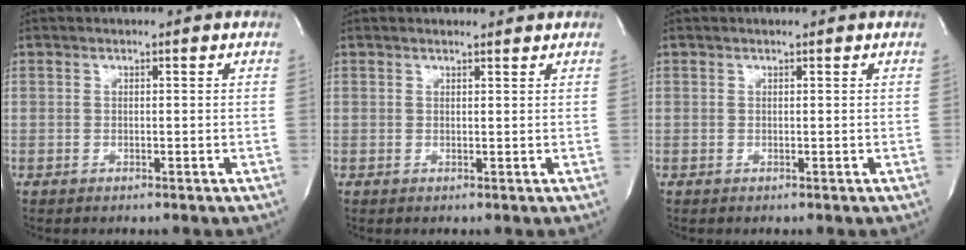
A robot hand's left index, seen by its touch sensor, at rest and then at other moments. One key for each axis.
{"total": 2.1, "fx": 2.1, "fy": 0.3, "fz": 0.4, "tx": -0.015, "ty": 0.006, "tz": 0.027}
{"total": 0.5, "fx": 0.5, "fy": 0.0, "fz": 0.2, "tx": -0.005, "ty": 0.002, "tz": 0.009}